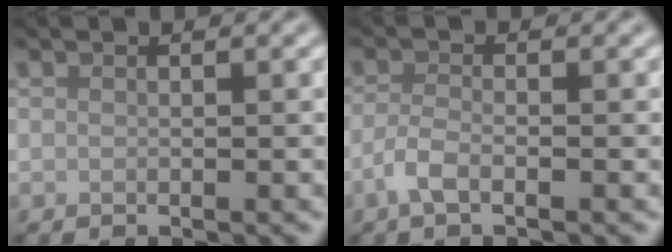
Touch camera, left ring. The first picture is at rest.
{"total": 2.0, "force": [-1.1, 0.7, 1.5], "torque": [-0.035, 0.001, -0.028]}